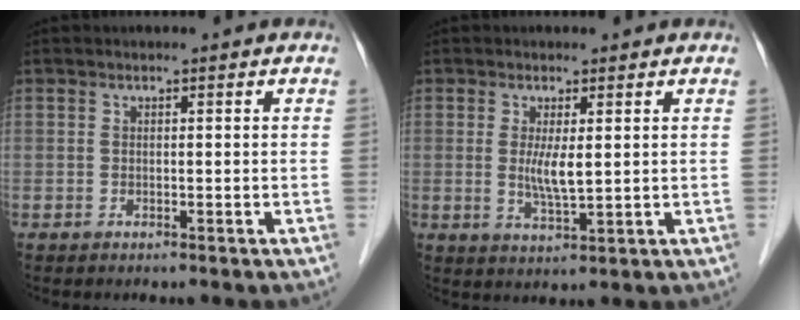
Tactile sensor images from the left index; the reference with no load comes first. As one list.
[{"total": 4.0, "force": [0.6, 0.6, 3.9], "torque": [-0.079, -0.010, 0.015]}]